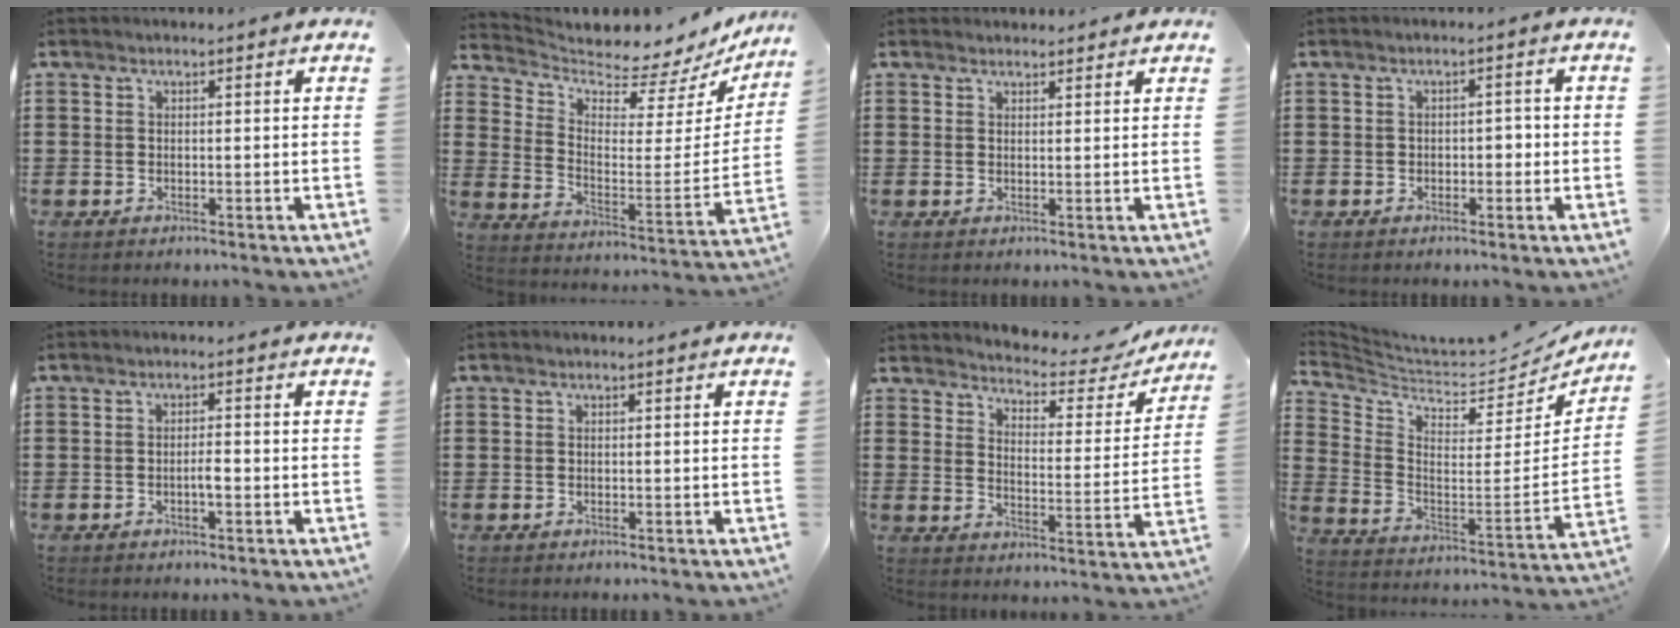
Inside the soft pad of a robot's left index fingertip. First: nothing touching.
{"total": 4.4, "force": [4.1, 1.2, 0.9], "torque": [-0.034, -0.057, 0.063]}
{"total": 1.5, "force": [1.4, 0.4, 0.1], "torque": [-0.006, 0.003, 0.028]}
{"total": 1.6, "force": [-0.5, 1.0, 1.1], "torque": [-0.025, 0.004, -0.014]}
{"total": 1.9, "force": [-0.6, 0.4, 1.8], "torque": [-0.034, 0.002, -0.011]}
{"total": 0.0}
{"total": 3.9, "force": [3.7, 0.6, 1.0], "torque": [-0.037, -0.032, 0.055]}
{"total": 5.0, "force": [4.8, 1.0, 1.0], "torque": [-0.047, -0.058, 0.074]}